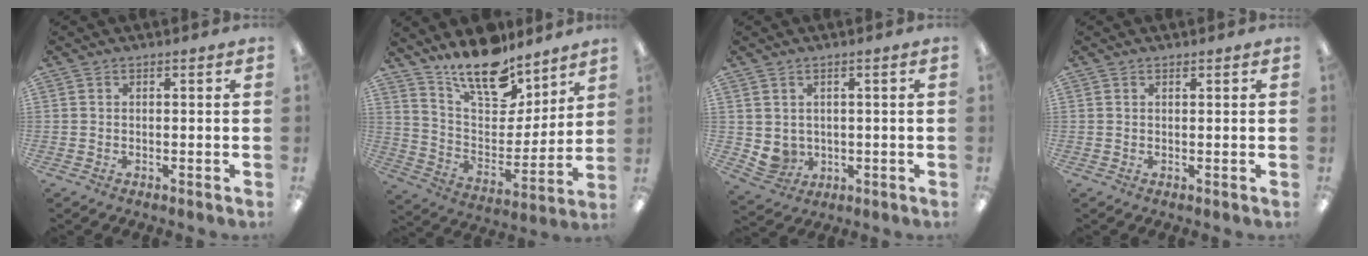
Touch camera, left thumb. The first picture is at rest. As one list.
[{"total": 17.0, "force": [14.0, 6.7, 6.9], "torque": [-0.128, -0.099, 0.252]}, {"total": 4.2, "force": [1.6, 3.7, 0.9], "torque": [-0.033, -0.005, 0.033]}, {"total": 0.5, "force": [0.5, 0.2, 0.1], "torque": [0.006, -0.004, 0.007]}]